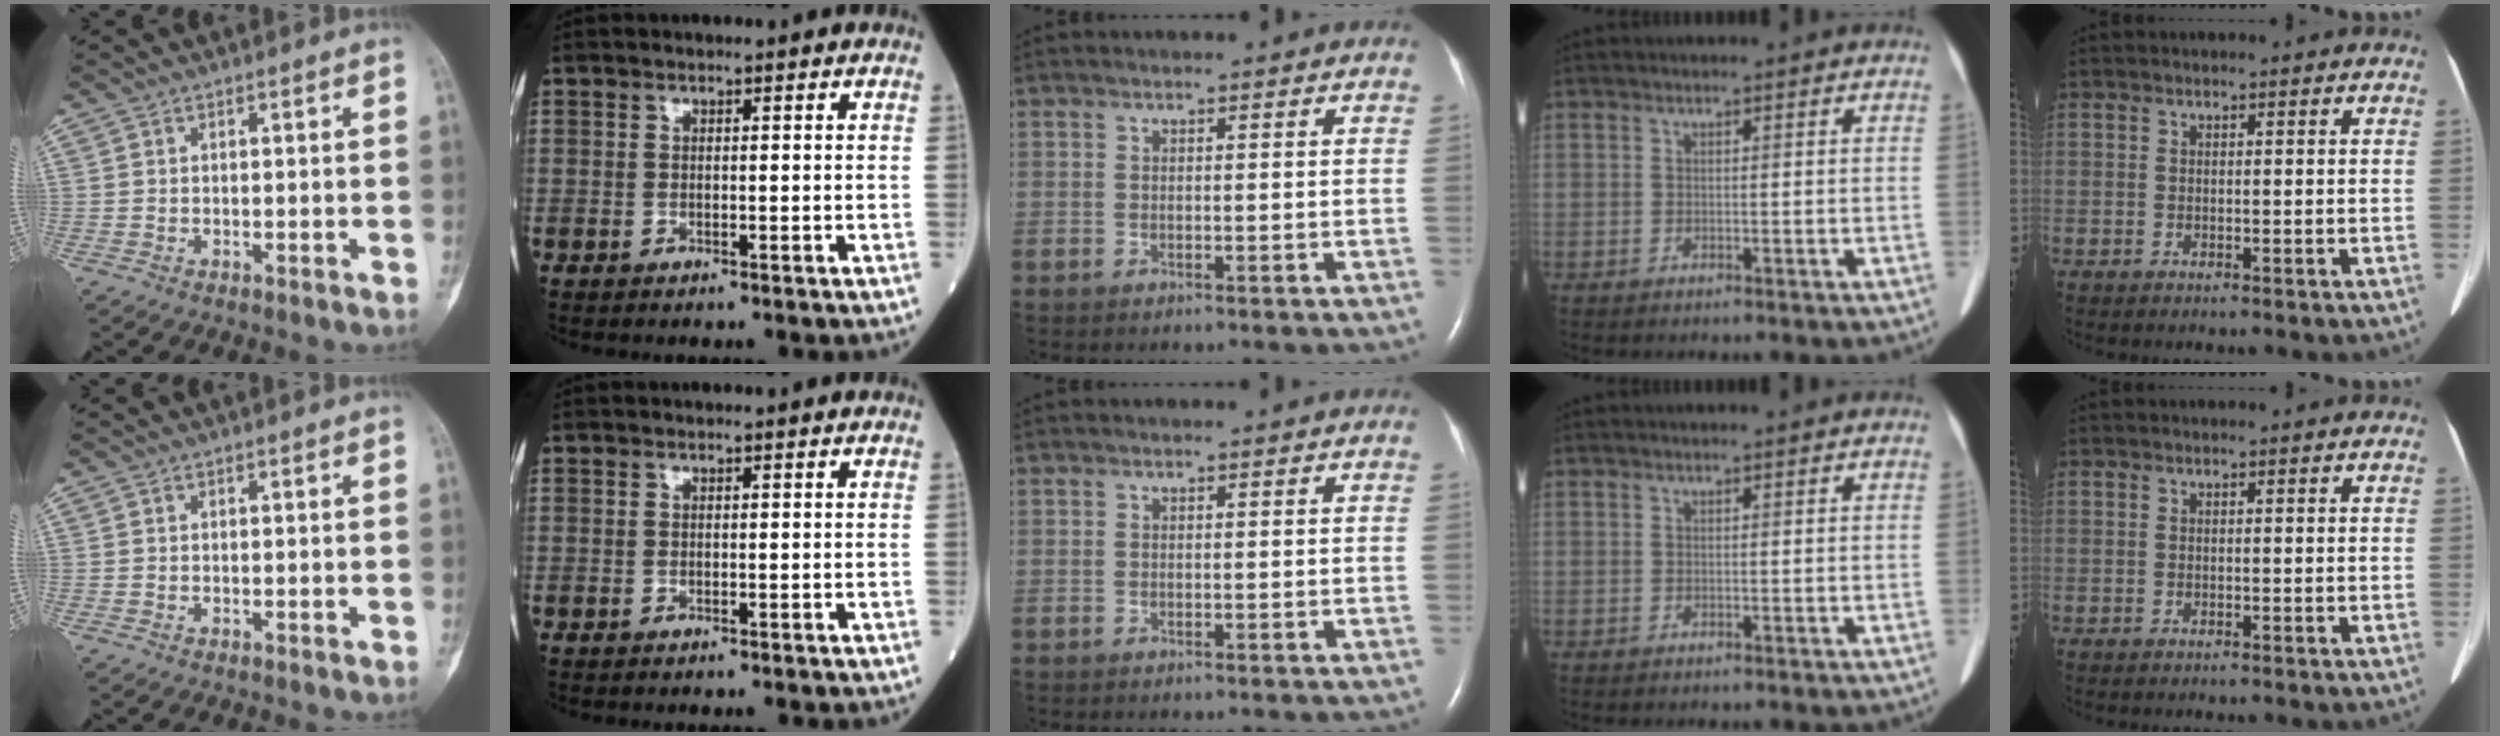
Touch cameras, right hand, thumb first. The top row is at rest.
{}